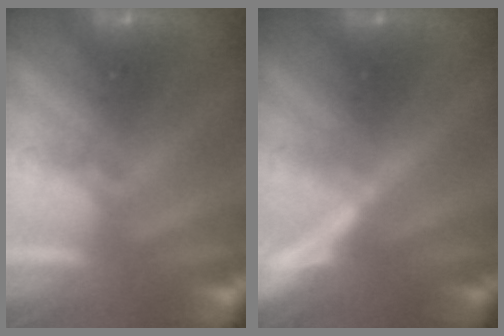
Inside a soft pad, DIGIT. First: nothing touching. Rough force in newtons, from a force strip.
{"total": 3.3}